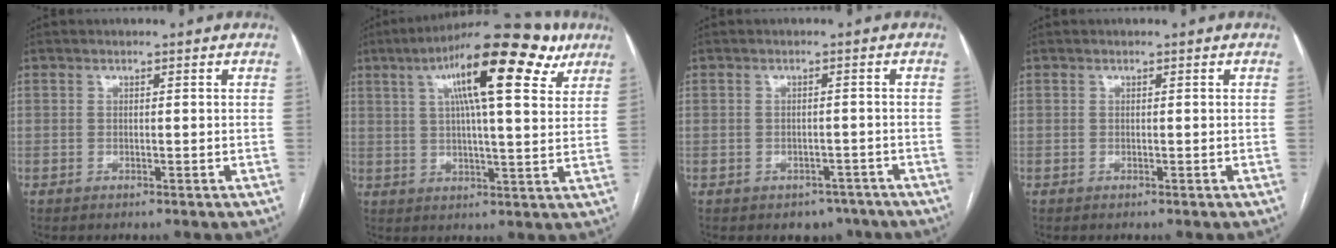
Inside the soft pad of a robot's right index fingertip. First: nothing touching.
{"total": 18.4, "force": [9.2, 3.6, 15.5], "torque": [-0.248, 0.041, 0.138]}
{"total": 3.9, "force": [-2.8, 2.6, 0.7], "torque": [0.004, 0.014, -0.032]}
{"total": 0.0}